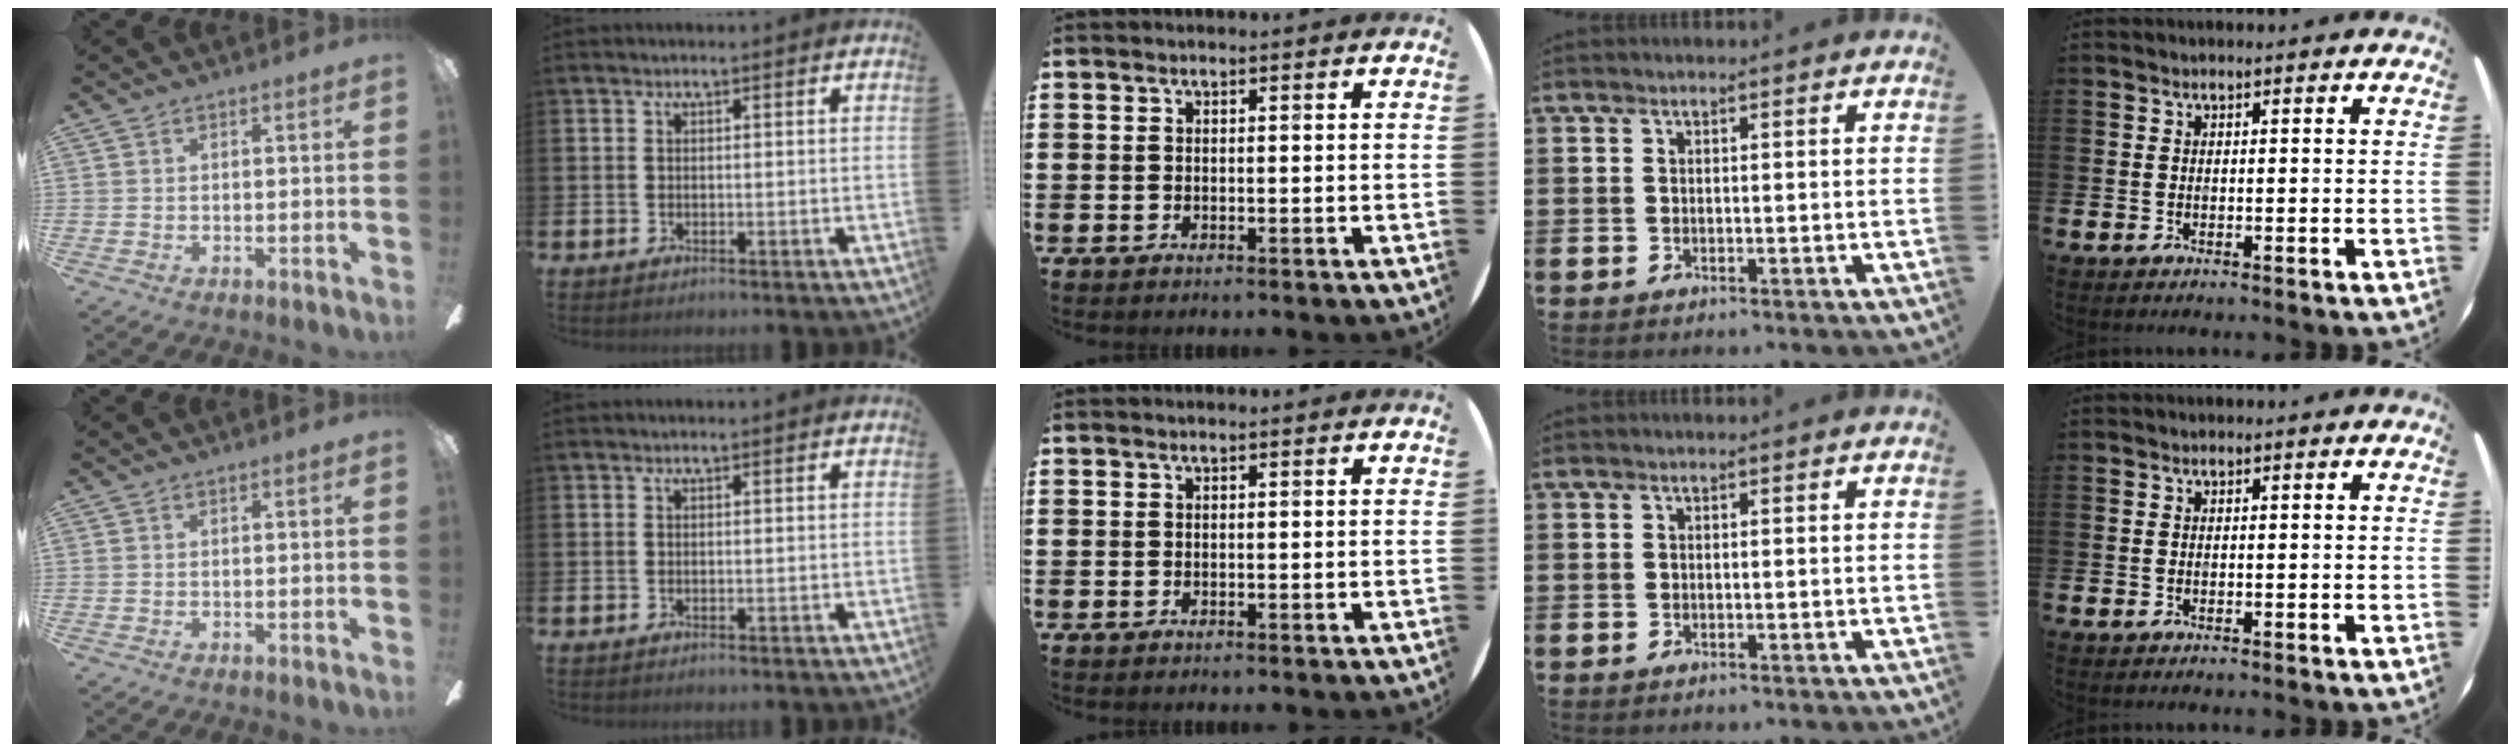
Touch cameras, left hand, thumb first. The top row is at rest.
{}